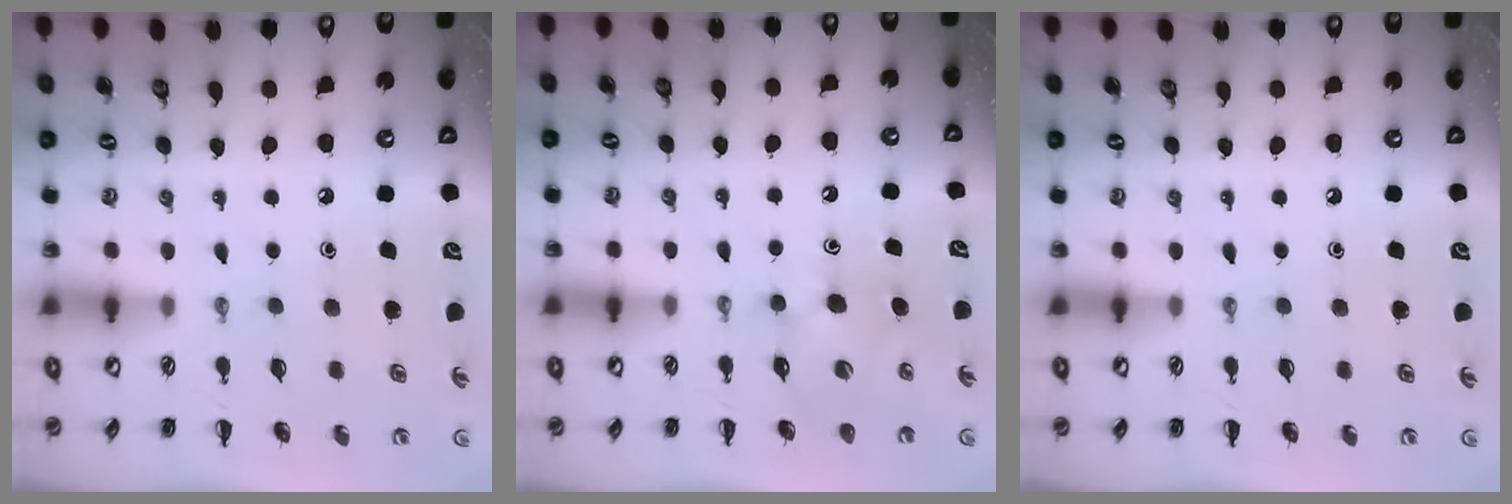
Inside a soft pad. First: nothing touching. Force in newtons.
{"total": 5.9, "press": 5.7, "slide": 1.3}
{"total": 0.0}